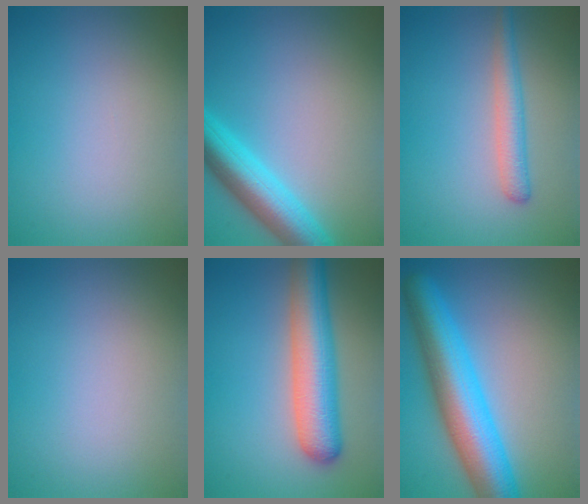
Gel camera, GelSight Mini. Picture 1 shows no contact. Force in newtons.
{"total": 5.9, "press": 5.9, "slide": 0.2}
{"total": 2.8, "press": 2.8, "slide": 0.1}
{"total": 0.0}
{"total": 7.6, "press": 7.6, "slide": 0.3}
{"total": 9.5, "press": 9.5, "slide": 0.2}